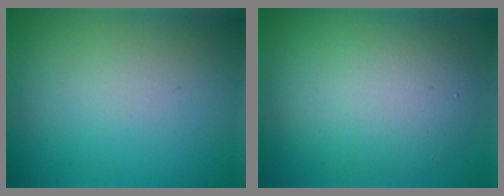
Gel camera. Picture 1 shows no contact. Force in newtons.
{"total": 7.4, "press": 7.4, "slide": 0.3}